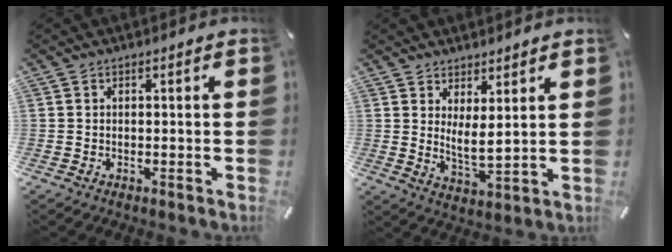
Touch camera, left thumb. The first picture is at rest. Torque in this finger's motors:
{"motor_torque": [0.33, -0.16, 0.42, -0.54, 0.06]}